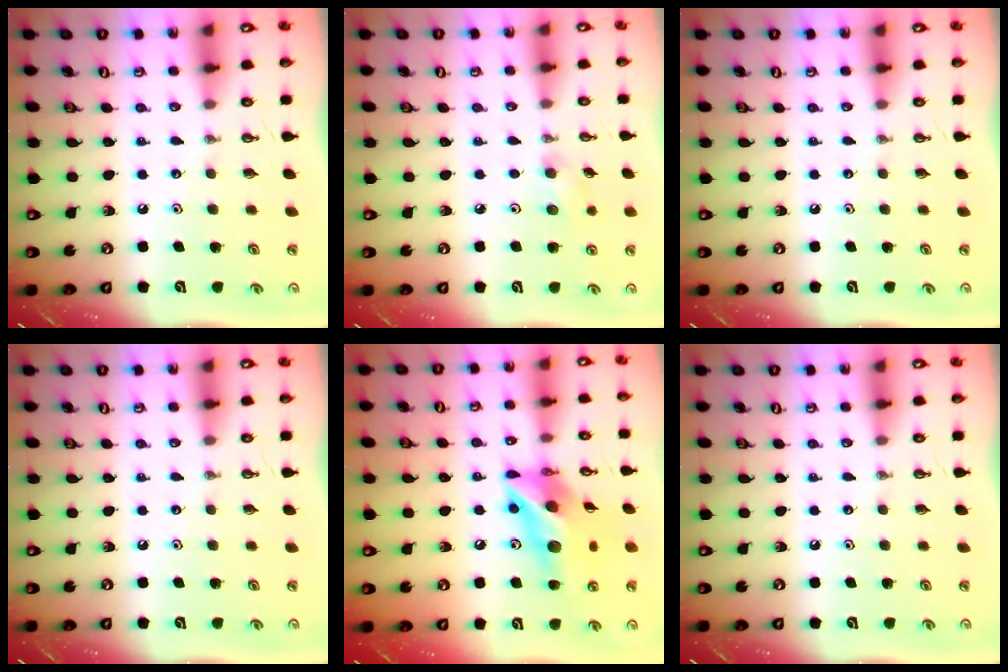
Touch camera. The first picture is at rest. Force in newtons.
{"total": 6.0, "press": 4.7, "slide": 3.7}
{"total": 0.0}
{"total": 0.0}
{"total": 15.6, "press": 15.6, "slide": 1.5}
{"total": 0.0}